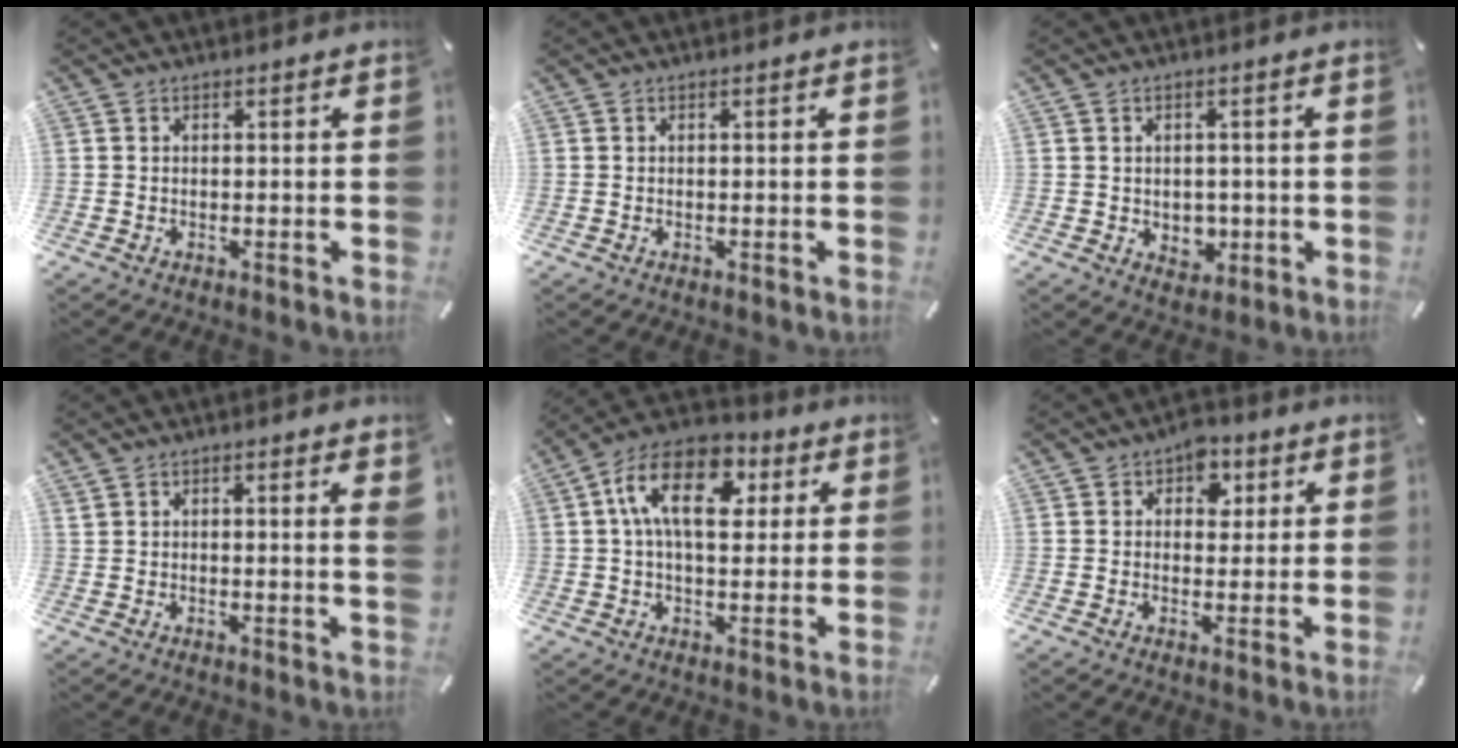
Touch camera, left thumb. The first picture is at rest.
{"total": 0.0}
{"total": 4.0, "force": [0.1, 3.7, 1.4], "torque": [-0.005, -0.003, 0.001]}
{"total": 2.6, "force": [1.7, 0.4, 2.0], "torque": [-0.035, -0.004, 0.030]}
{"total": 15.0, "force": [4.3, 9.1, 11.1], "torque": [-0.200, 0.002, 0.069]}
{"total": 6.3, "force": [2.5, 4.7, 3.2], "torque": [-0.027, -0.004, 0.037]}